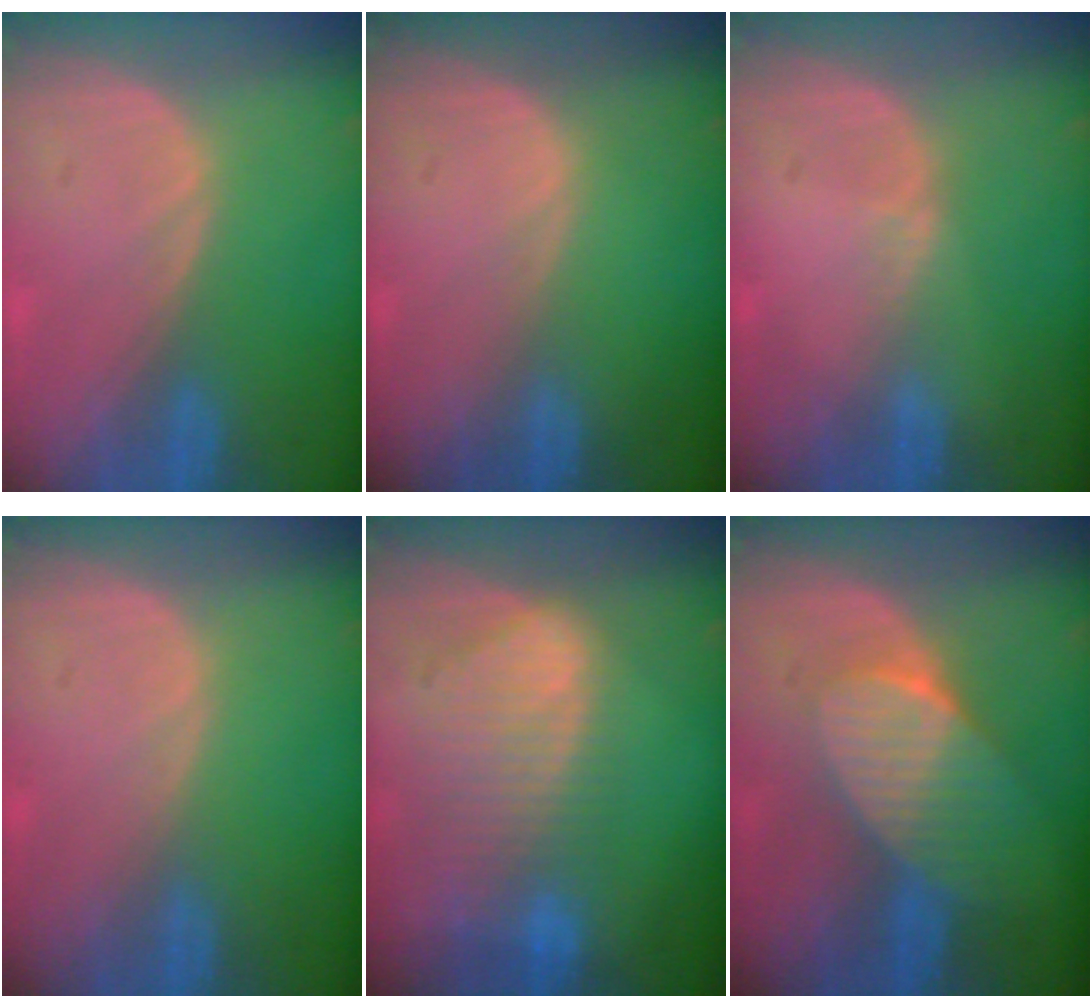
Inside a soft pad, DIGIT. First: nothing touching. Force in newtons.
{"total": 0.0}
{"total": 0.6, "press": 0.6, "slide": 0.2}
{"total": 0.0}
{"total": 9.3, "press": 8.1, "slide": 4.4}
{"total": 7.7, "press": 6.9, "slide": 3.4}